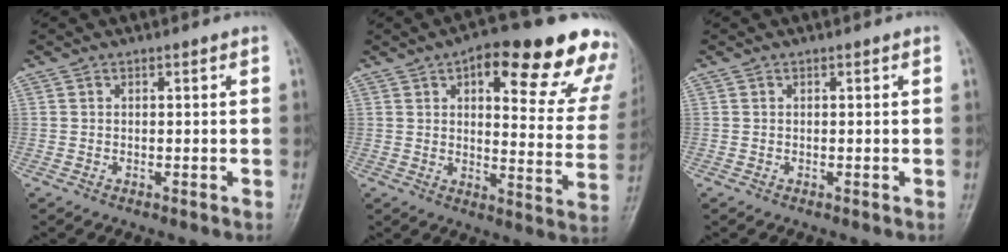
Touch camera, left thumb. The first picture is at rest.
{"total": 23.9, "force": [14.4, 8.5, 17.1], "torque": [-0.170, -0.041, 0.172]}
{"total": 0.0}